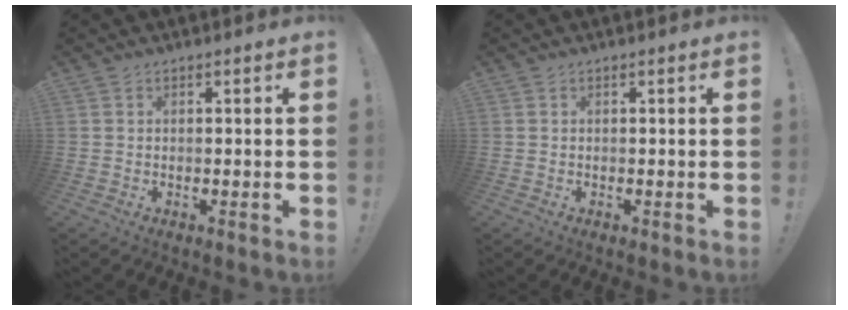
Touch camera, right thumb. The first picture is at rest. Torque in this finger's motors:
{"motor_torque": [0.00, 0.00, 0.00, 0.00, 0.00]}